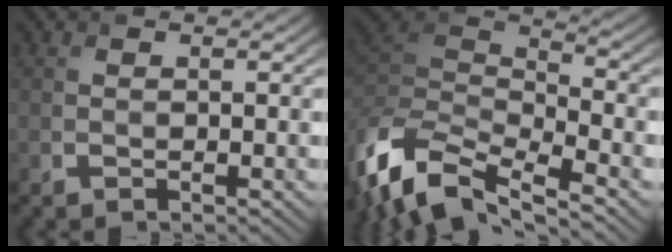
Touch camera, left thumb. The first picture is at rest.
{"total": 12.0, "force": [-7.3, 4.5, 8.3], "torque": [-0.195, 0.002, -0.141]}